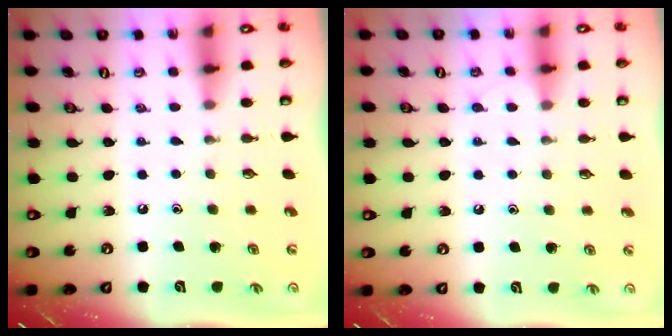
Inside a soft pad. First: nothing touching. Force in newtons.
{"total": 4.1, "press": 4.1, "slide": 0.4}